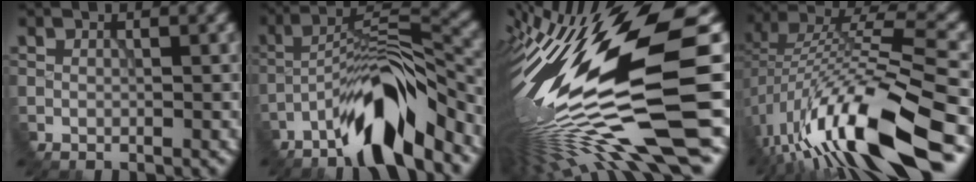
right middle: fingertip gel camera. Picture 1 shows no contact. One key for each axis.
{"total": 9.8, "fx": -6.4, "fy": 2.1, "fz": 7.1, "tx": -0.124, "ty": 0.018, "tz": -0.118}
{"total": 17.4, "fx": -2.3, "fy": 3.7, "fz": 16.9, "tx": -0.315, "ty": -0.001, "tz": -0.037}
{"total": 14.4, "fx": -6.9, "fy": 3.6, "fz": 12.0, "tx": -0.224, "ty": 0.020, "tz": -0.117}